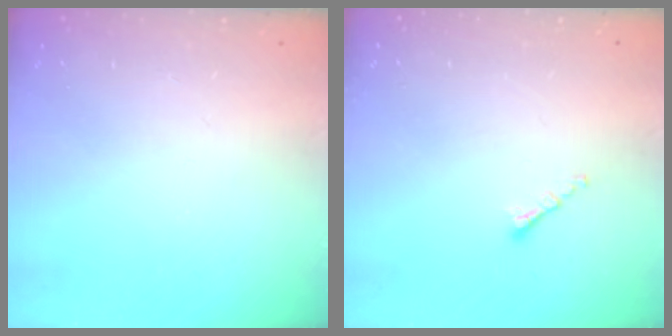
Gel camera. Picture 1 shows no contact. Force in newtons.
{"total": 1.4, "press": 1.3, "slide": 0.5}